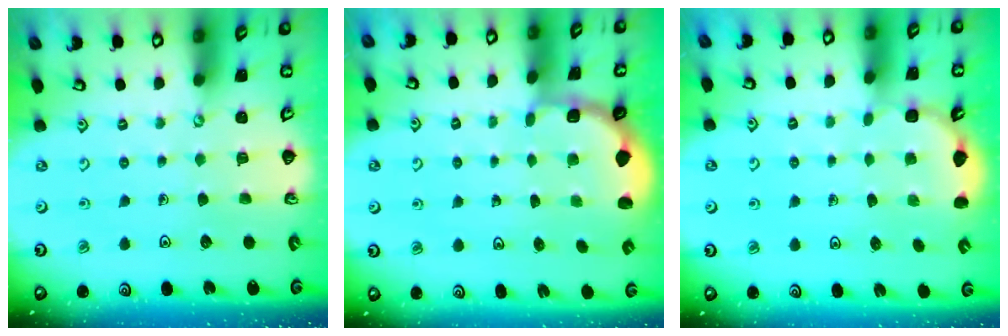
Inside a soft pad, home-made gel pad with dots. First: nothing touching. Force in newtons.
{"total": 1.8, "press": 1.6, "slide": 0.7}
{"total": 2.5, "press": 2.1, "slide": 1.5}